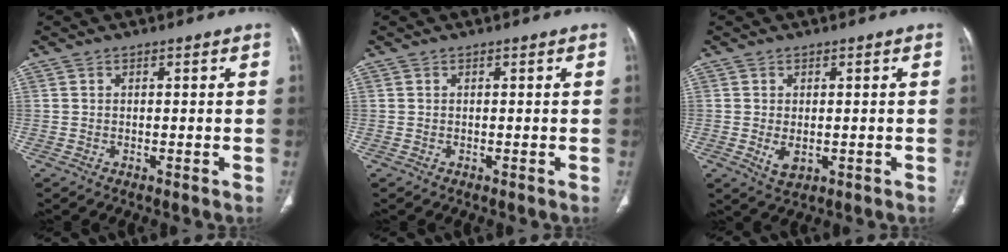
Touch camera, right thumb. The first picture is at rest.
{"total": 0.0}
{"total": 3.1, "force": [-0.4, 1.9, 2.4], "torque": [-0.040, -0.005, 0.003]}